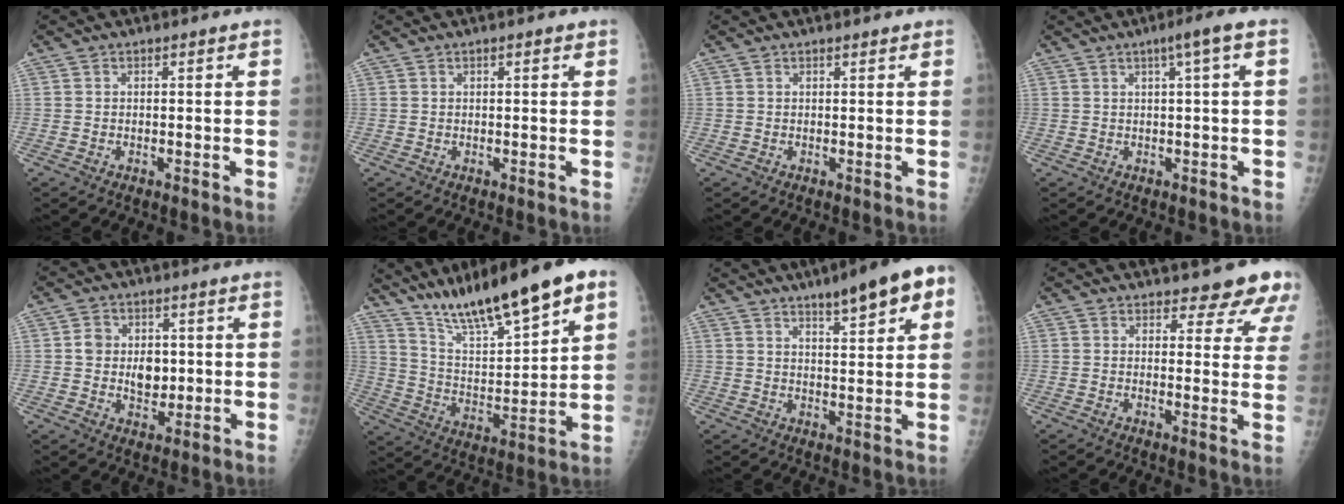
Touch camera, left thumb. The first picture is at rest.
{"total": 1.0, "force": [0.4, 0.3, 0.8], "torque": [-0.013, 0.002, 0.004]}
{"total": 0.5, "force": [0.4, 0.2, 0.3], "torque": [-0.007, -0.003, 0.005]}
{"total": 3.6, "force": [1.1, -0.2, 3.4], "torque": [-0.057, 0.009, 0.019]}
{"total": 7.2, "force": [0.1, 5.5, 4.6], "torque": [-0.037, 0.000, 0.005]}
{"total": 19.8, "force": [13.6, 4.1, 13.8], "torque": [-0.206, -0.055, 0.240]}
{"total": 11.6, "force": [6.4, 2.9, 9.2], "torque": [-0.105, -0.013, 0.086]}
{"total": 8.6, "force": [7.5, 3.2, 2.9], "torque": [0.003, -0.045, 0.066]}